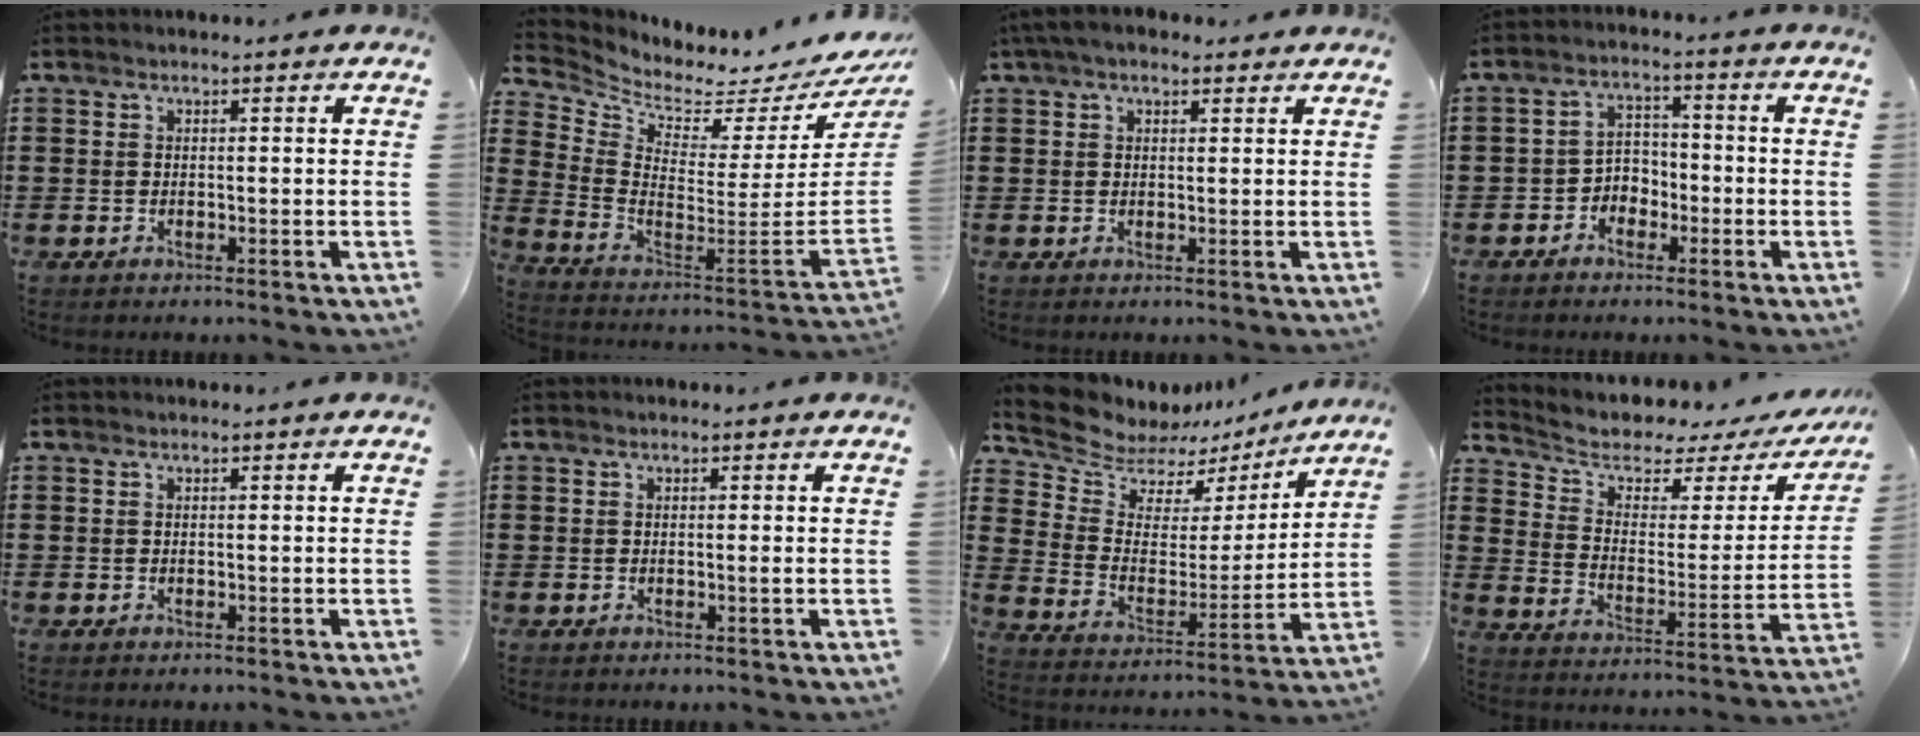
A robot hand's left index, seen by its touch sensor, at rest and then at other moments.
{"total": 1.7, "force": [1.0, 0.9, 1.0], "torque": [-0.028, -0.050, 0.004]}
{"total": 3.2, "force": [2.3, 1.2, 1.9], "torque": [-0.042, 0.006, 0.042]}
{"total": 3.4, "force": [-2.3, 2.3, 0.9], "torque": [-0.027, 0.010, -0.051]}
{"total": 0.0}
{"total": 0.6, "force": [0.1, -0.1, 0.6], "torque": [-0.011, -0.003, 0.002]}
{"total": 8.5, "force": [7.6, 3.7, 1.1], "torque": [-0.066, -0.052, 0.135]}
{"total": 4.3, "force": [3.0, 2.1, 2.2], "torque": [-0.066, -0.022, 0.046]}